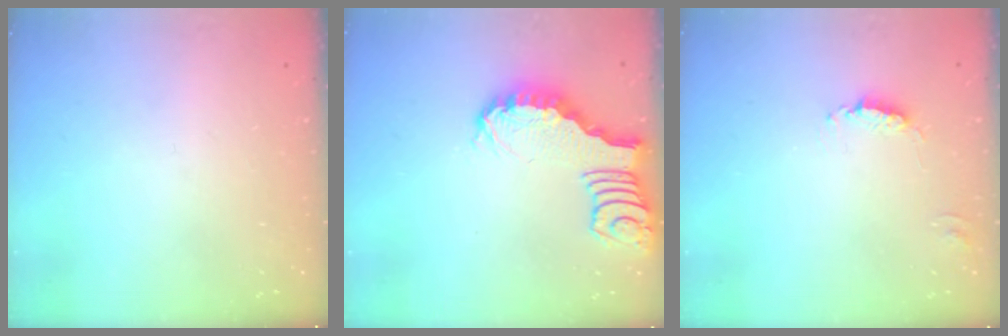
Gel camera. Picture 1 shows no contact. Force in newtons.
{"total": 2.5, "press": 2.4, "slide": 0.5}
{"total": 0.8, "press": 0.8, "slide": 0.1}